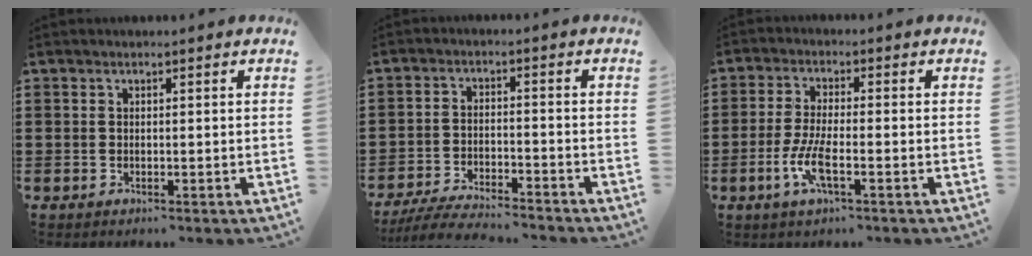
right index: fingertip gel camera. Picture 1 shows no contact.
{"total": 5.3, "force": [-5.0, 0.1, 1.6], "torque": [-0.038, -0.008, -0.101]}
{"total": 5.5, "force": [-2.1, 1.3, 5.0], "torque": [-0.109, -0.011, -0.044]}